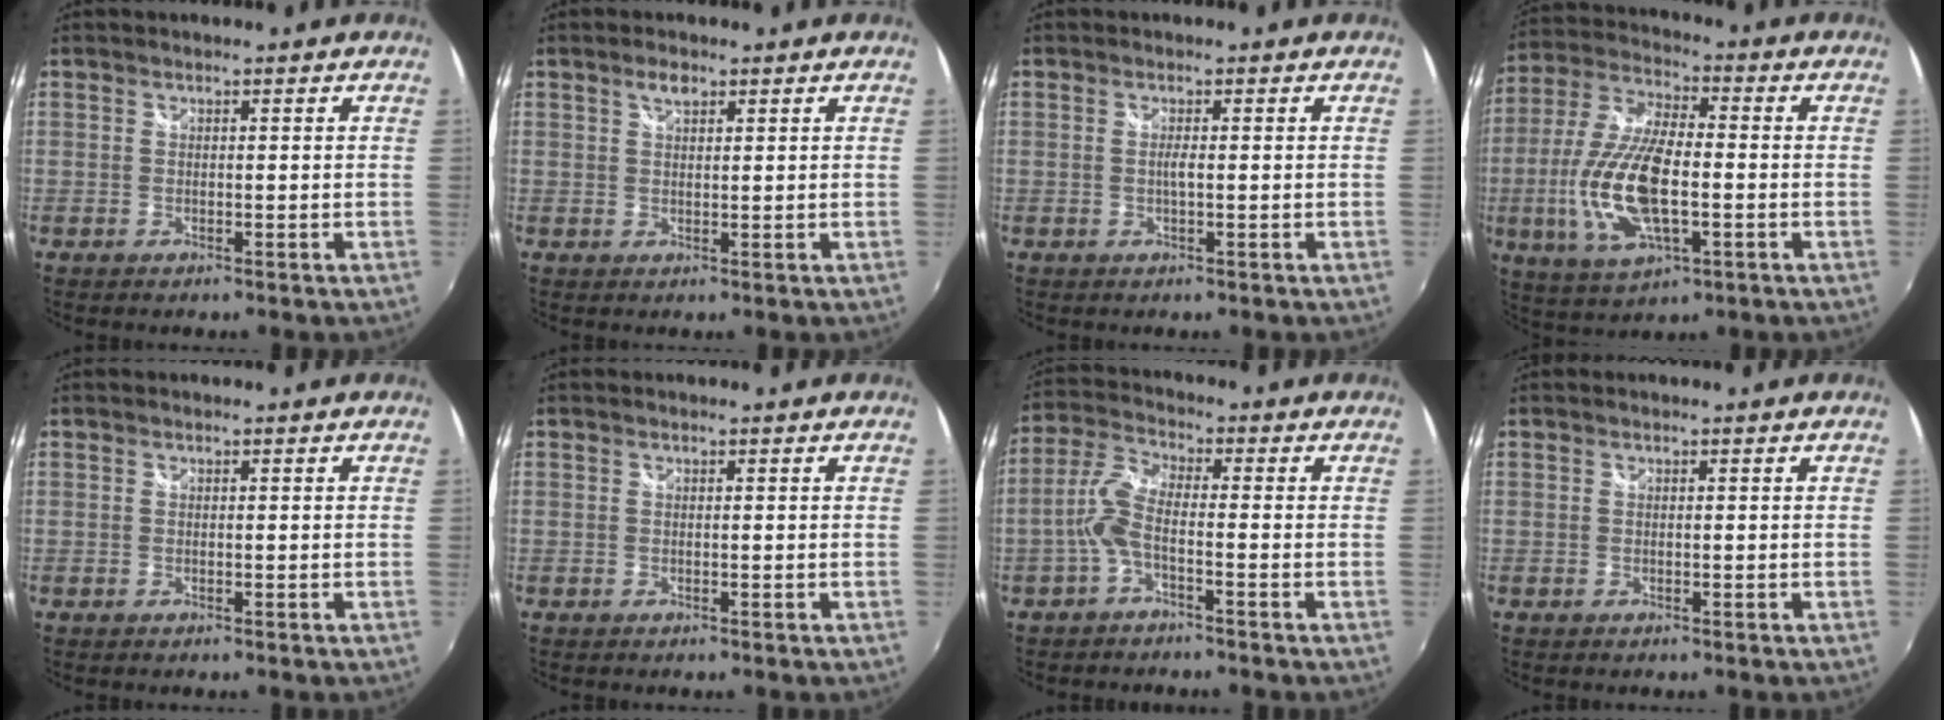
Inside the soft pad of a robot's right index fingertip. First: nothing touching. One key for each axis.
{"total": 2.1, "fx": 1.3, "fy": 1.0, "fz": 1.3, "tx": -0.021, "ty": 0.005, "tz": 0.023}
{"total": 1.1, "fx": -0.1, "fy": -0.1, "fz": 1.1, "tx": -0.021, "ty": -0.001, "tz": -0.003}
{"total": 16.6, "fx": -3.3, "fy": 6.5, "fz": 15.0, "tx": -0.315, "ty": -0.007, "tz": -0.061}
{"total": 0.0}
{"total": 0.0}
{"total": 5.6, "fx": -2.0, "fy": 1.4, "fz": 5.0, "tx": -0.120, "ty": 0.011, "tz": -0.043}
{"total": 0.0}